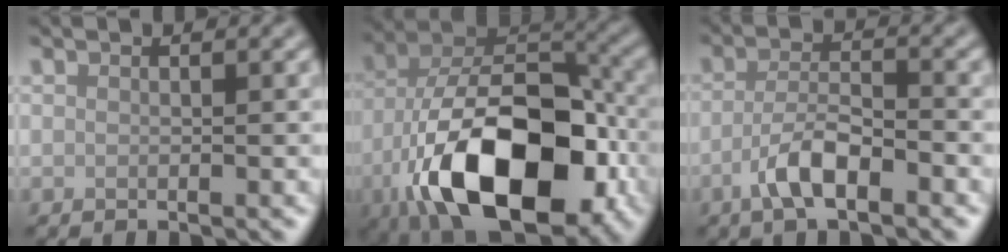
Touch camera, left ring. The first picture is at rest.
{"total": 16.1, "force": [-7.3, 7.9, 12.0], "torque": [-0.185, 0.002, -0.128]}
{"total": 4.2, "force": [-2.2, 1.4, 3.3], "torque": [-0.067, 0.006, -0.048]}